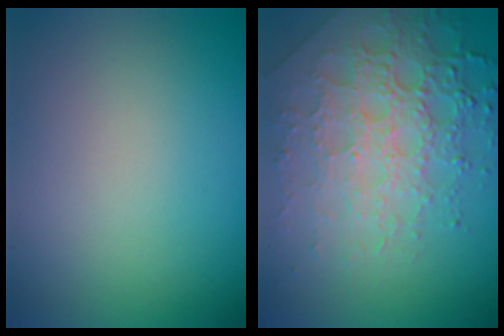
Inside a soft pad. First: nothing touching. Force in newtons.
{"total": 7.8, "press": 5.5, "slide": 5.5}